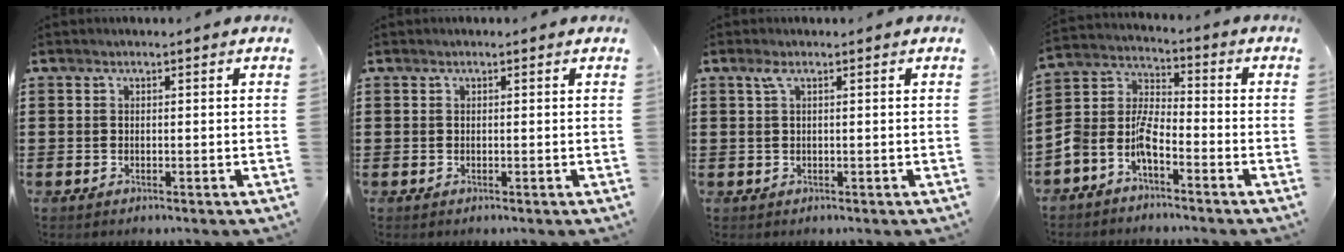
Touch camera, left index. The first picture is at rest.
{"total": 0.0}
{"total": 1.7, "force": [0.4, 0.4, 1.6], "torque": [-0.032, 0.003, 0.007]}
{"total": 6.3, "force": [-4.7, 2.5, 3.5], "torque": [-0.099, -0.012, -0.100]}